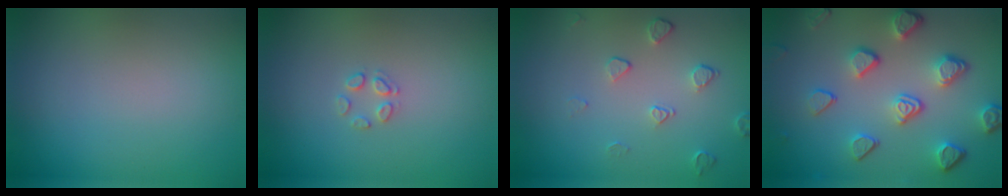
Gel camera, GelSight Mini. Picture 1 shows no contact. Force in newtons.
{"total": 1.2, "press": 1.2, "slide": 0.1}
{"total": 1.6, "press": 1.1, "slide": 1.2}
{"total": 5.0, "press": 3.9, "slide": 3.1}